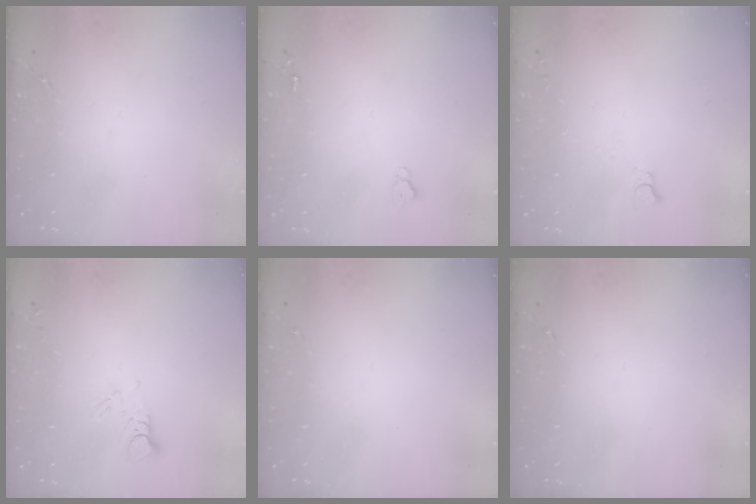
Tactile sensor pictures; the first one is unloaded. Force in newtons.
{"total": 2.6, "press": 2.5, "slide": 0.3}
{"total": 2.8, "press": 2.7, "slide": 0.3}
{"total": 2.9, "press": 2.9, "slide": 0.2}
{"total": 0.0}
{"total": 0.0}